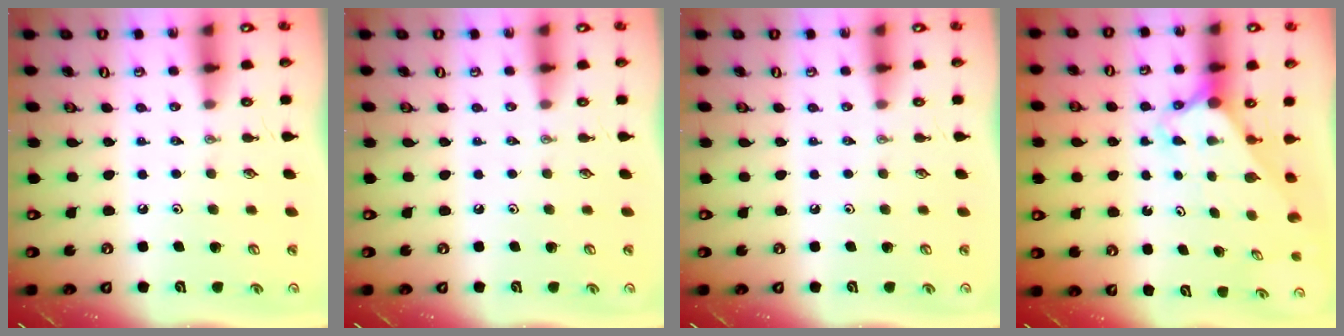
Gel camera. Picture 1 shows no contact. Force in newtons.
{"total": 0.0}
{"total": 0.0}
{"total": 2.7, "press": 2.7, "slide": 0.1}